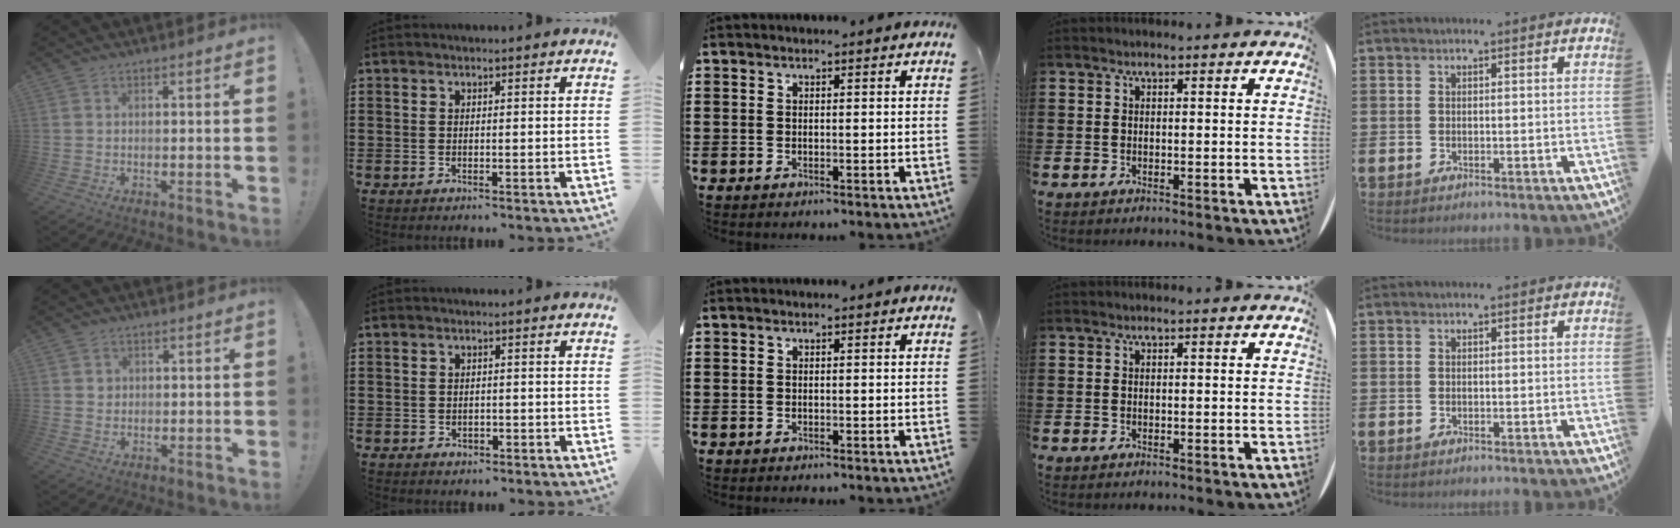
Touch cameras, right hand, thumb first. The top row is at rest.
{"thumb": {"total": 1.7, "force": [0.5, 1.6, 0.1], "torque": [0.009, -0.003, 0.006]}, "index": {"total": 0.9, "force": [-0.5, 0.6, 0.5], "torque": [-0.012, -0.002, -0.010]}}